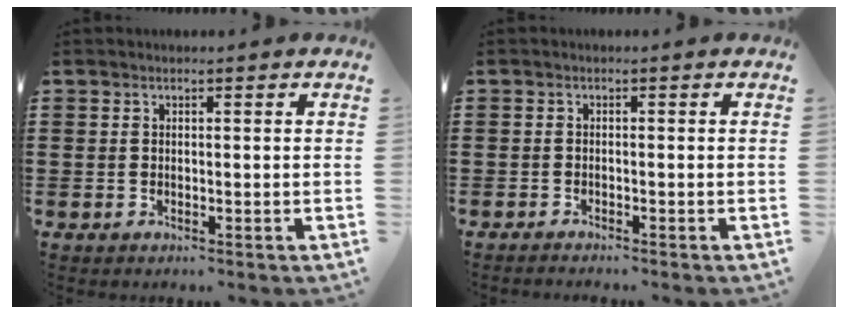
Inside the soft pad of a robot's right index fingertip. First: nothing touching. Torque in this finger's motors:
{"motor_torque": [-0.83, 0.79, -0.26, -0.13]}